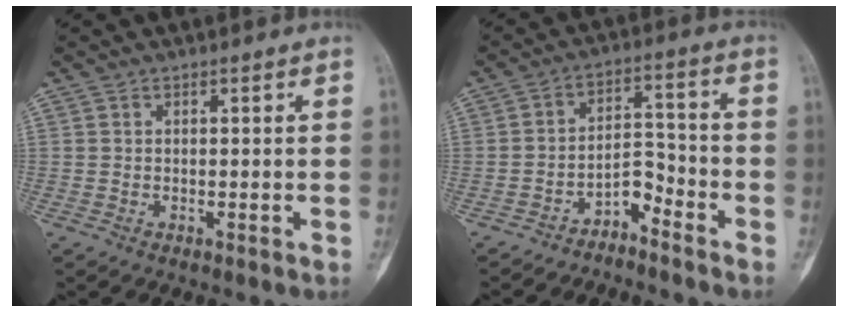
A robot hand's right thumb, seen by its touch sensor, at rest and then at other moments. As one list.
[{"total": 5.3, "force": [-4.4, 2.2, 1.8], "torque": [-0.011, 0.070, -0.080]}]